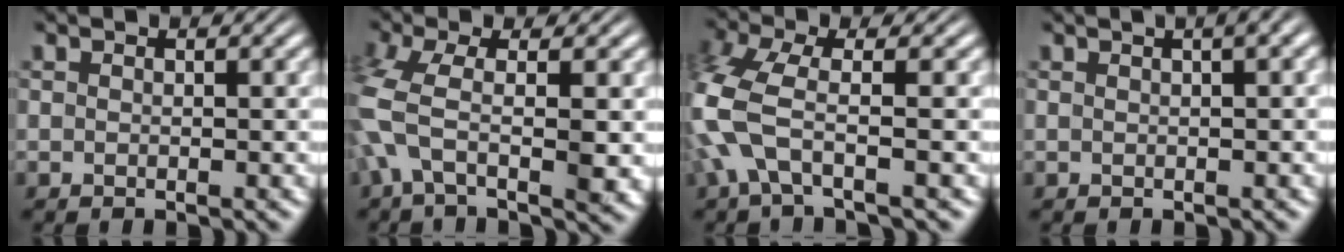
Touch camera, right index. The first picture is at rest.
{"total": 5.4, "force": [-0.5, 2.7, 4.7], "torque": [-0.117, -0.017, -0.006]}
{"total": 6.2, "force": [-1.4, 4.0, 4.5], "torque": [-0.146, -0.027, -0.019]}
{"total": 2.5, "force": [1.1, 0.4, 2.1], "torque": [-0.015, 0.018, 0.013]}